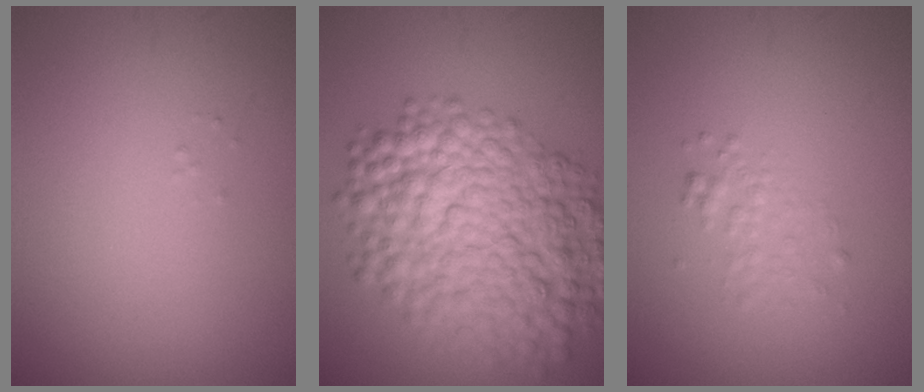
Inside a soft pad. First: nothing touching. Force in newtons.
{"total": 10.9, "press": 10.9, "slide": 0.2}
{"total": 1.4, "press": 1.4, "slide": 0.1}